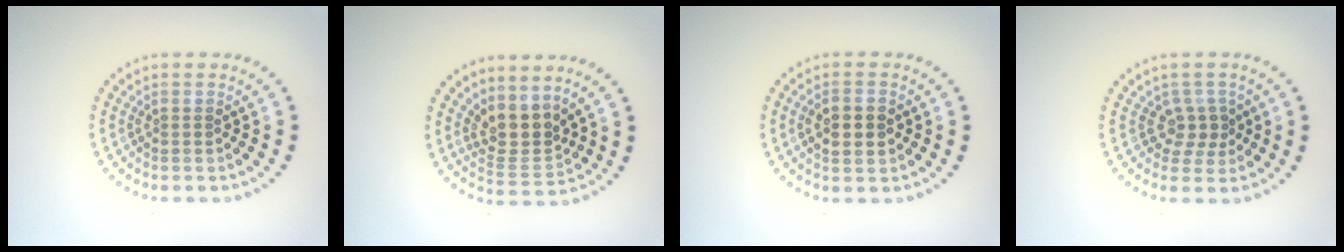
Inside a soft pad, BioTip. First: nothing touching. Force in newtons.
{"total": 3.2, "press": 2.4, "slide": 2.1}
{"total": 2.9, "press": 2.9, "slide": 0.1}
{"total": 2.1, "press": 1.7, "slide": 1.2}